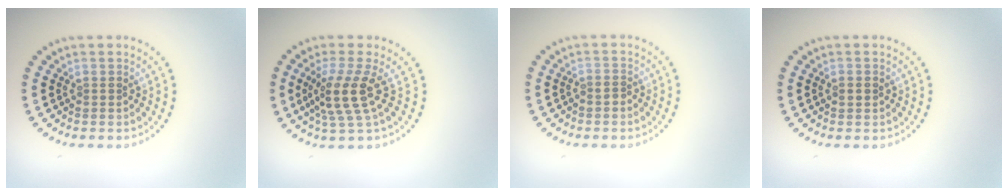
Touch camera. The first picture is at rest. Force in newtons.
{"total": 3.9, "press": 2.9, "slide": 2.6}
{"total": 0.7, "press": 0.4, "slide": 0.5}
{"total": 1.2, "press": 1.2, "slide": 0.1}